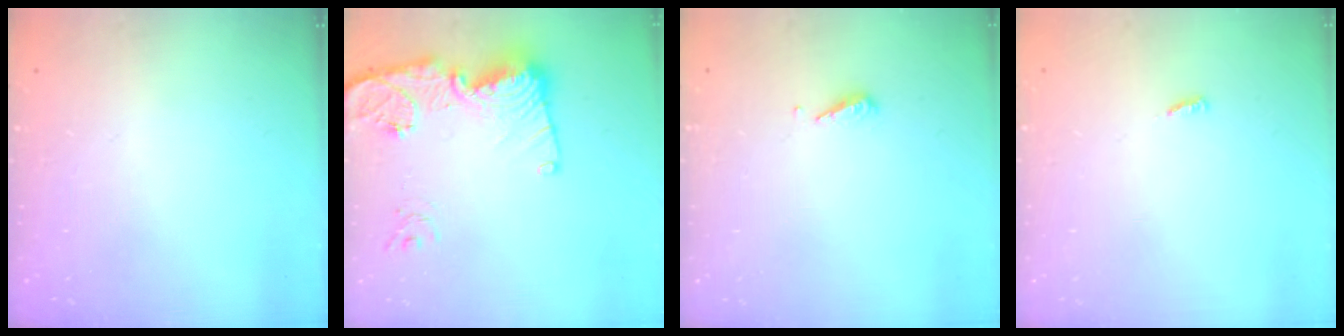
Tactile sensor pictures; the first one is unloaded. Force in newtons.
{"total": 17.1, "press": 17.0, "slide": 1.9}
{"total": 3.1, "press": 3.1, "slide": 0.2}
{"total": 3.0, "press": 3.0, "slide": 0.0}